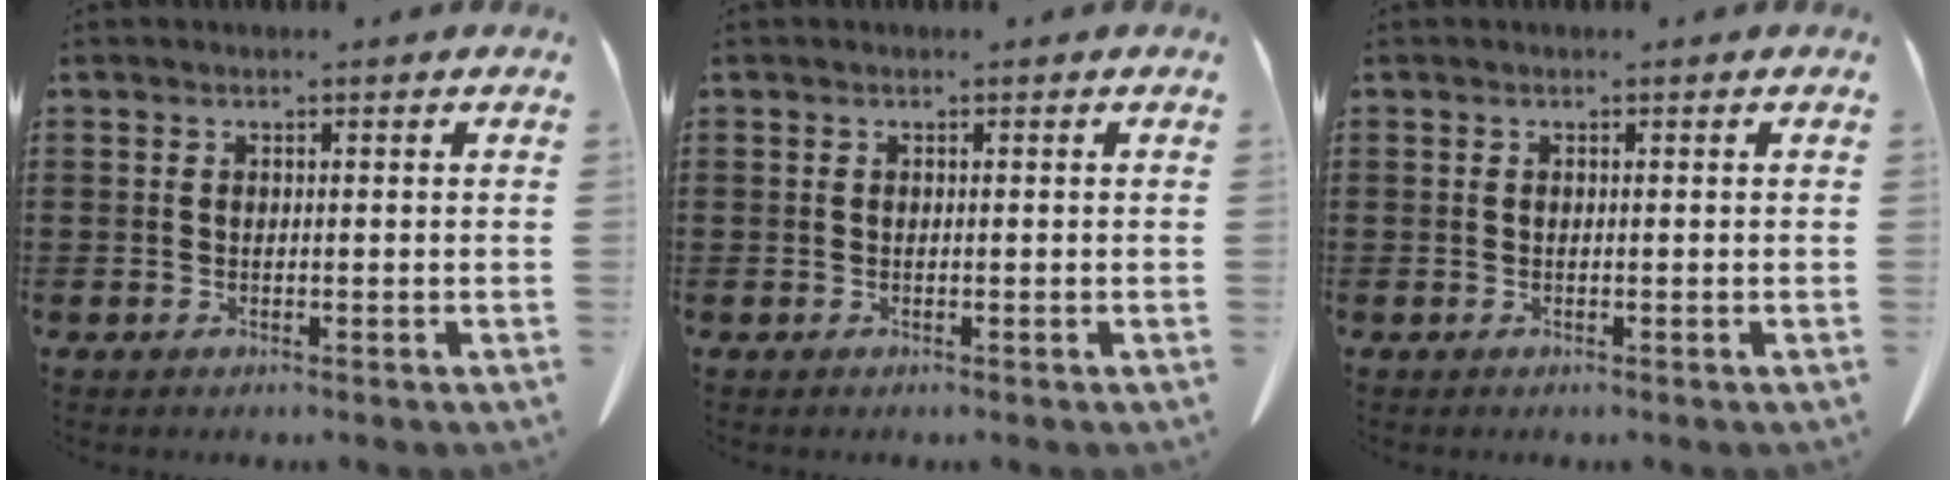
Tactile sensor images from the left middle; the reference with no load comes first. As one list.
[{"total": 0.0}, {"total": 0.0}]